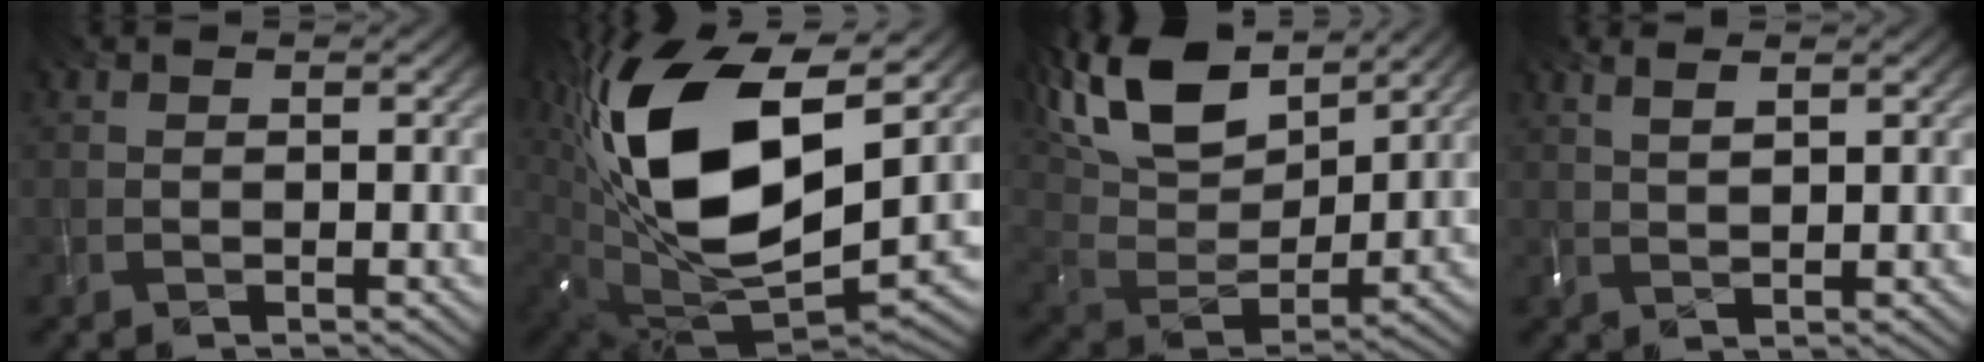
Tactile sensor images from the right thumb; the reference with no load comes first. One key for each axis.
{"total": 18.6, "fx": 5.0, "fy": 9.8, "fz": 15.0, "tx": -0.329, "ty": -0.016, "tz": 0.105}
{"total": 14.6, "fx": 9.3, "fy": 6.2, "fz": 9.5, "tx": -0.218, "ty": 0.027, "tz": 0.158}
{"total": 1.8, "fx": 1.0, "fy": -0.2, "fz": 1.4, "tx": -0.022, "ty": 0.000, "tz": 0.025}